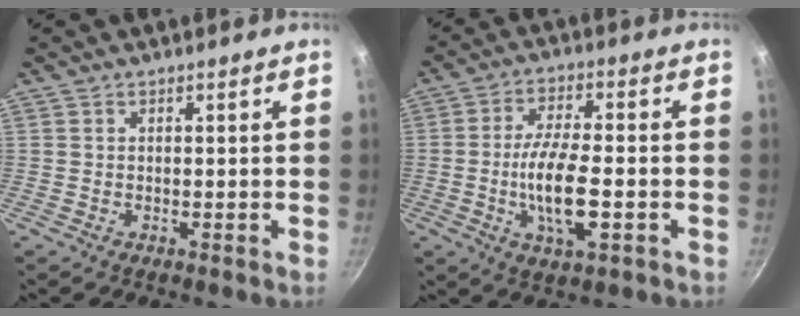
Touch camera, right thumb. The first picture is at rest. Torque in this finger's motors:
{"motor_torque": [1.89, 3.11, 1.73, -1.04, 0.54]}